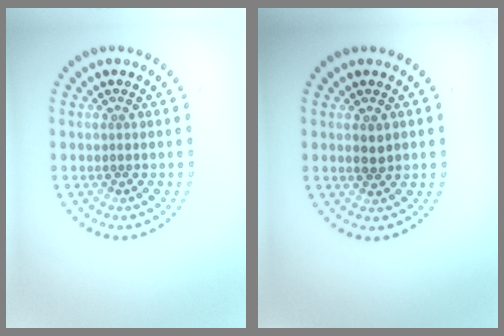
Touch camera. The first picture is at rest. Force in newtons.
{"total": 1.6, "press": 1.5, "slide": 0.2}